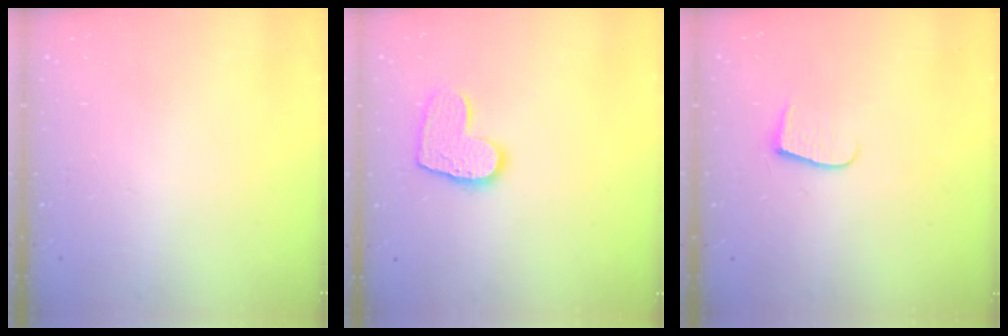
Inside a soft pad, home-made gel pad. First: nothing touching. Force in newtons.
{"total": 10.6, "press": 10.6, "slide": 0.8}
{"total": 6.2, "press": 6.2, "slide": 0.6}